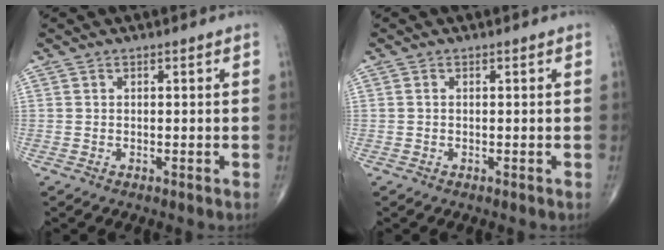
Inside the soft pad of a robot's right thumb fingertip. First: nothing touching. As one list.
[{"total": 0.0}]